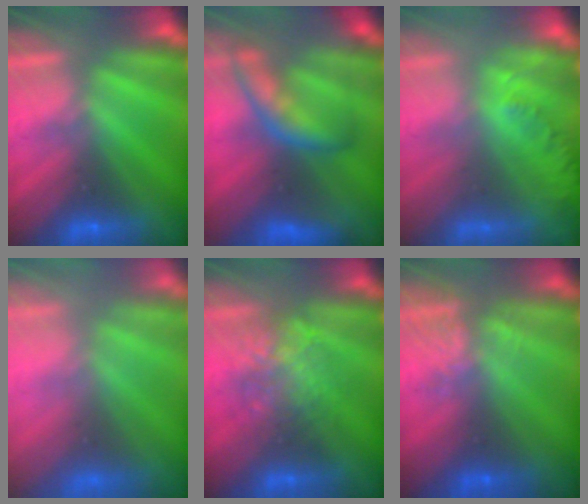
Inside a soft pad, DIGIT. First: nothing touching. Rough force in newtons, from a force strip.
{"total": 6.9}
{"total": 1.5}
{"total": 8.1}
{"total": 2.2}
{"total": 3.8}